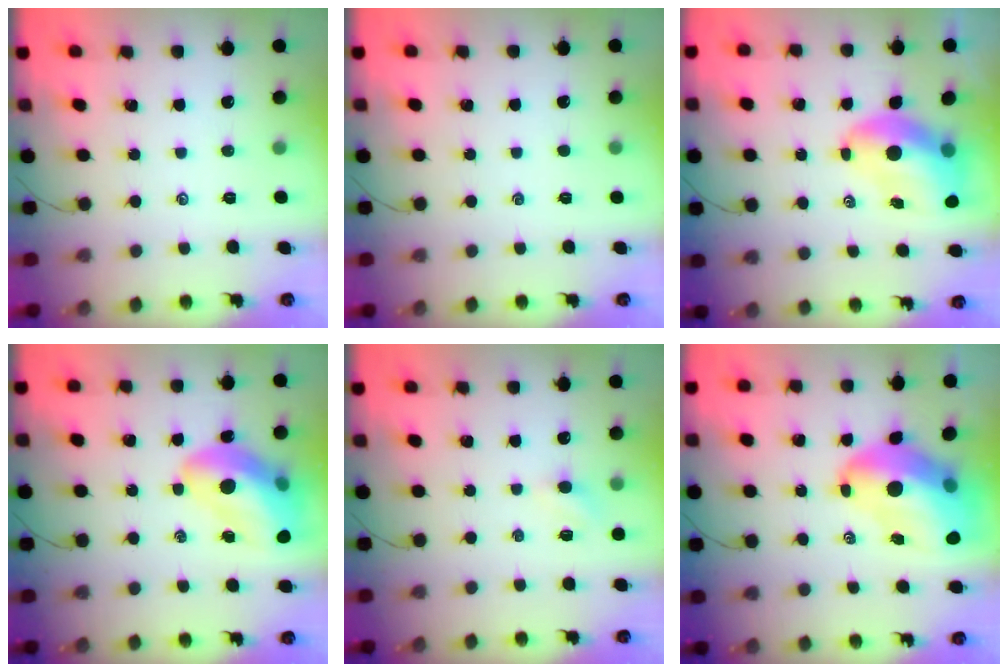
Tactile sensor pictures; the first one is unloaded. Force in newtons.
{"total": 0.0}
{"total": 8.8, "press": 8.5, "slide": 2.4}
{"total": 16.8, "press": 16.2, "slide": 4.4}
{"total": 3.2, "press": 3.1, "slide": 1.0}
{"total": 16.8, "press": 16.1, "slide": 4.7}